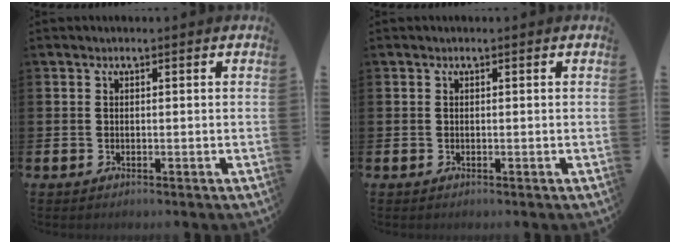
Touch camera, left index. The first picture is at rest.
{"total": 0.0}